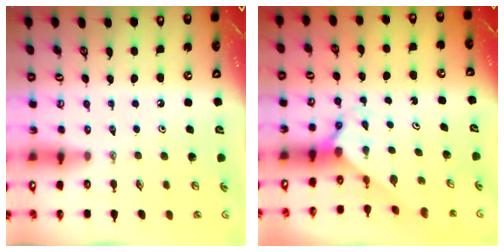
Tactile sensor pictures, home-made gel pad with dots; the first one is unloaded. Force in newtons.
{"total": 1.7, "press": 1.7, "slide": 0.2}